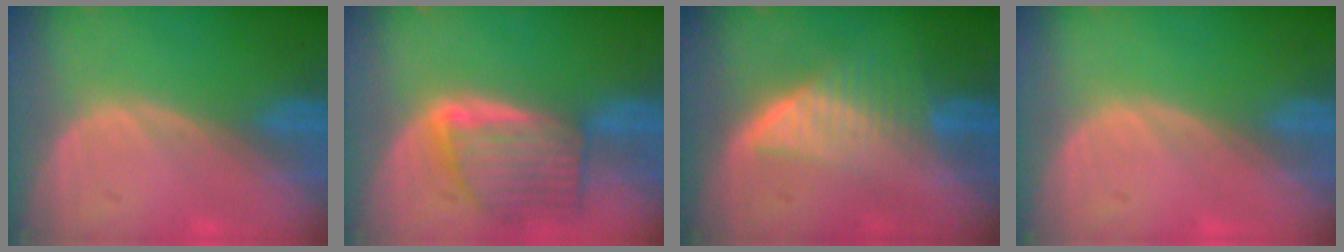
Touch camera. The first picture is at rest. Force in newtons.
{"total": 7.9, "press": 7.2, "slide": 3.3}
{"total": 6.5, "press": 5.8, "slide": 3.0}
{"total": 0.0}